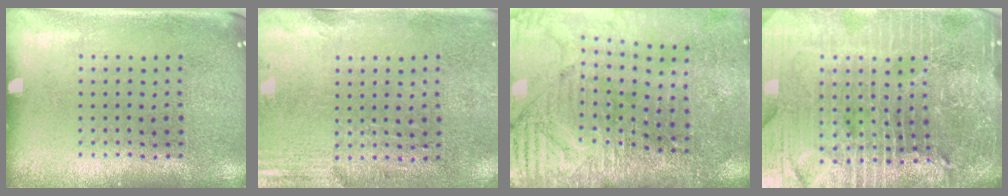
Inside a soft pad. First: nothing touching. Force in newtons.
{"total": 2.8, "press": 2.5, "slide": 1.4}
{"total": 3.6, "press": 3.4, "slide": 1.2}
{"total": 6.6, "press": 5.8, "slide": 3.2}